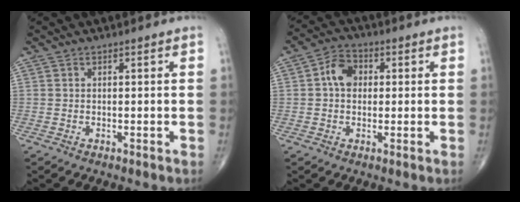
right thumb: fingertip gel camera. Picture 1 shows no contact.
{"total": 5.7, "force": [0.7, 4.4, 3.6], "torque": [-0.051, 0.015, 0.003]}